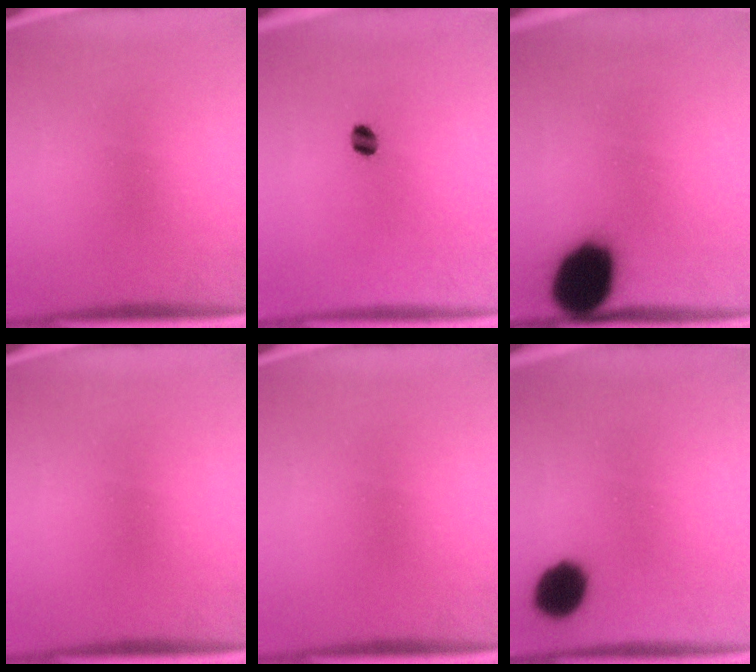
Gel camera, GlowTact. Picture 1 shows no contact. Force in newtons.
{"total": 2.8}
{"total": 14.7}
{"total": 0.0}
{"total": 0.0}
{"total": 8.1}